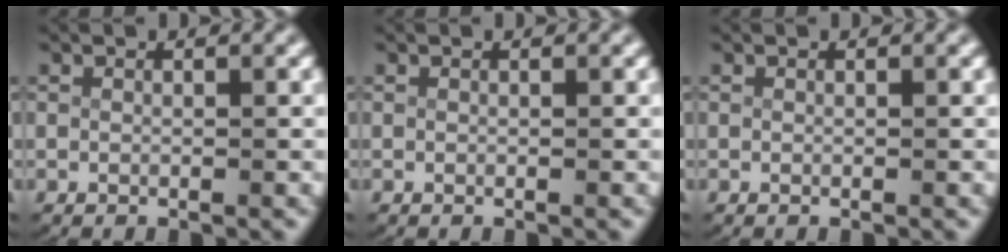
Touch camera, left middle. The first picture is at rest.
{"total": 0.0}
{"total": 0.0}